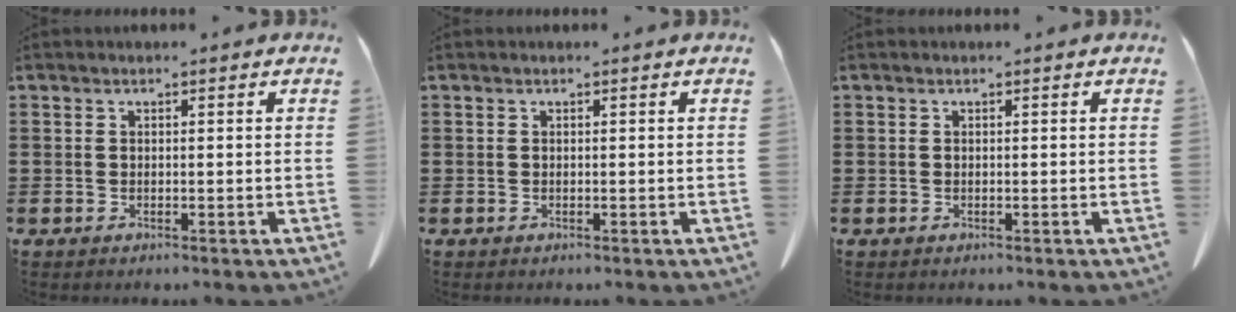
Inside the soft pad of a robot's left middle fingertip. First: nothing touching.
{"total": 0.0}
{"total": 0.0}